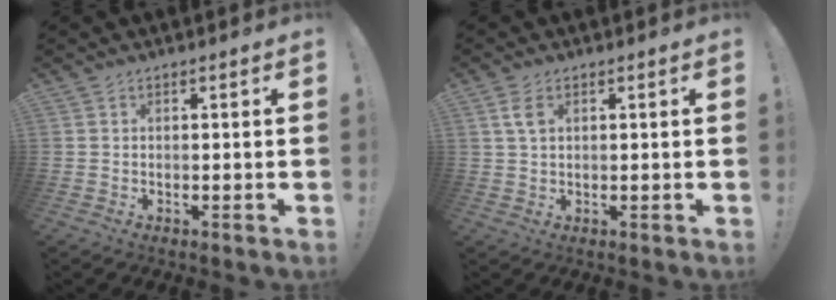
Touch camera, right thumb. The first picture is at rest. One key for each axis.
{"total": 4.0, "fx": 1.7, "fy": 2.2, "fz": 2.9, "tx": -0.052, "ty": -0.001, "tz": 0.030}